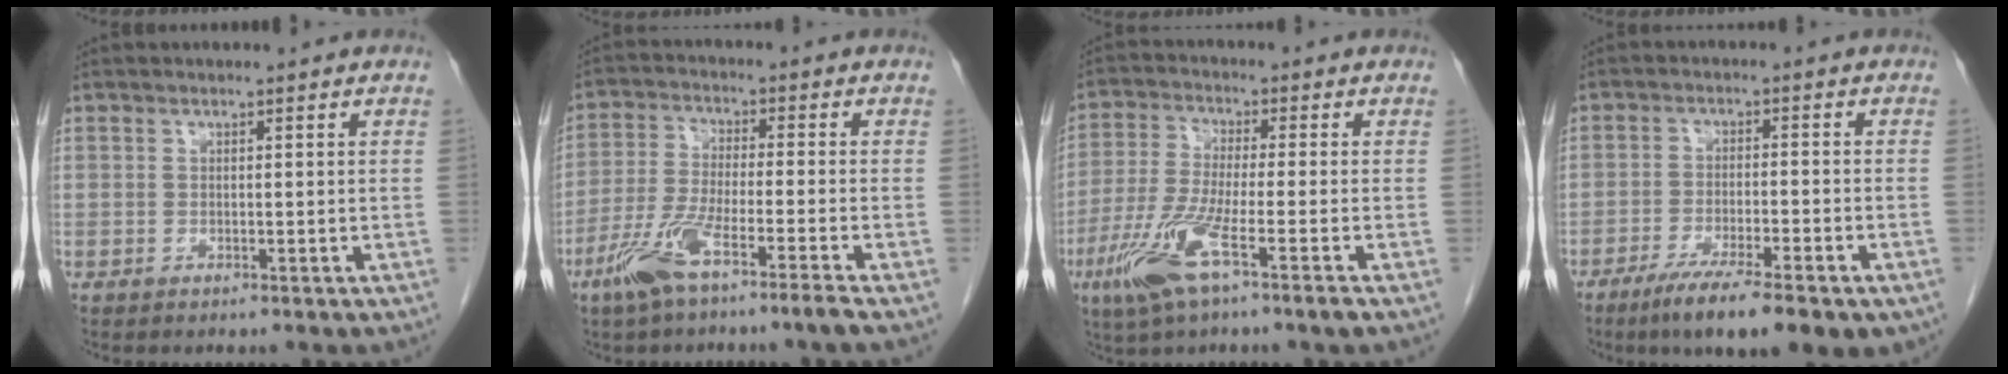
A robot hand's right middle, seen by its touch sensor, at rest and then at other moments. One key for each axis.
{"total": 8.3, "fx": -5.3, "fy": -0.2, "fz": 6.4, "tx": -0.133, "ty": -0.014, "tz": -0.105}
{"total": 9.7, "fx": -4.7, "fy": 0.0, "fz": 8.4, "tx": -0.182, "ty": -0.018, "tz": -0.096}
{"total": 12.7, "fx": -8.4, "fy": 2.3, "fz": 9.2, "tx": -0.126, "ty": -0.021, "tz": -0.129}